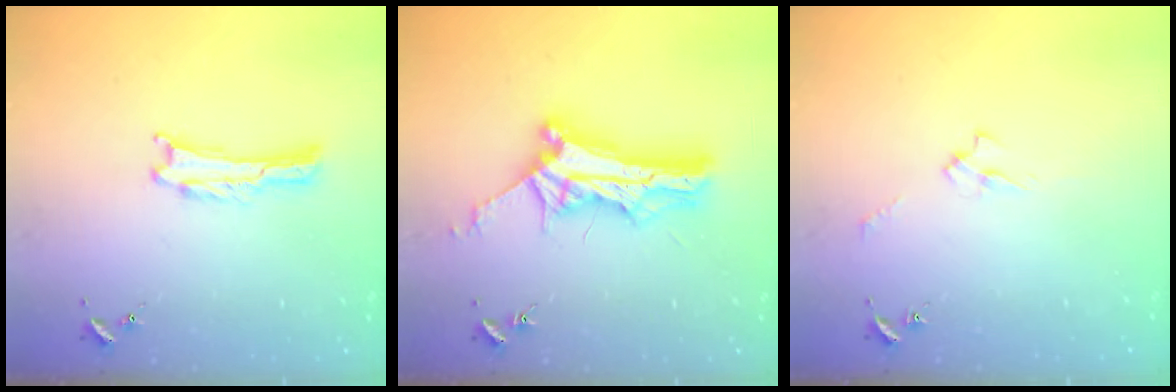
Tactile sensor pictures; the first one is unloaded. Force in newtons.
{"total": 9.2, "press": 9.2, "slide": 0.4}
{"total": 2.4, "press": 2.4, "slide": 0.4}